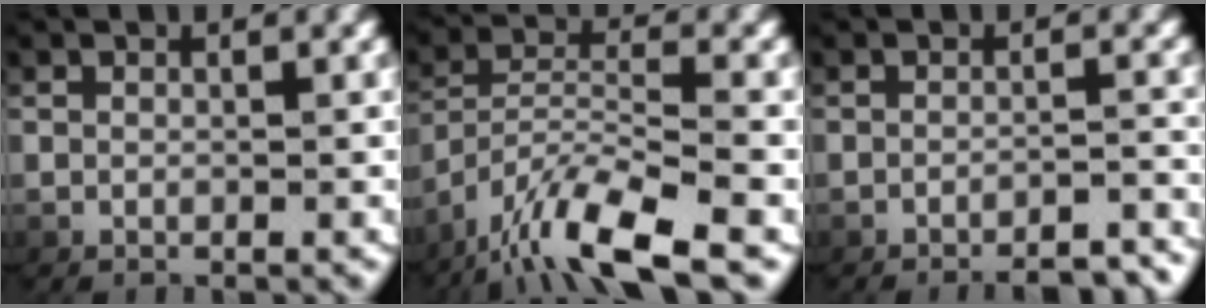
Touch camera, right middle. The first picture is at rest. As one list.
[{"total": 6.7, "force": [-3.2, 3.1, 4.9], "torque": [-0.111, -0.019, -0.044]}, {"total": 5.5, "force": [-5.3, 0.8, 1.5], "torque": [-0.014, -0.007, -0.080]}]